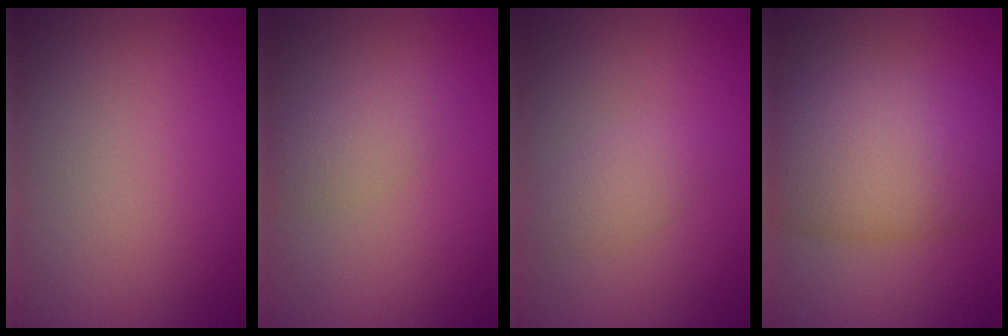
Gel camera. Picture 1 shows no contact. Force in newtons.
{"total": 2.3, "press": 2.3, "slide": 0.1}
{"total": 1.7, "press": 1.7, "slide": 0.1}
{"total": 10.7, "press": 10.7, "slide": 0.1}